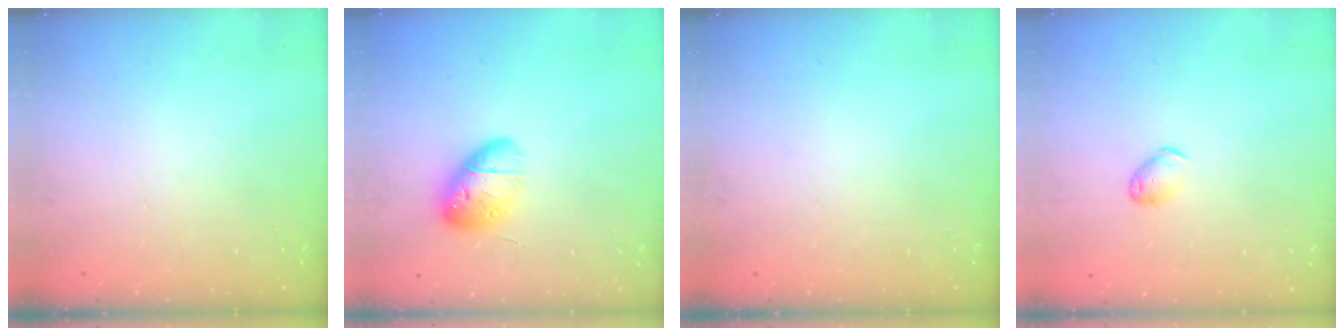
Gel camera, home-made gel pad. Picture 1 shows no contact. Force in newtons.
{"total": 12.9, "press": 12.6, "slide": 2.8}
{"total": 0.0}
{"total": 4.9, "press": 4.8, "slide": 0.9}